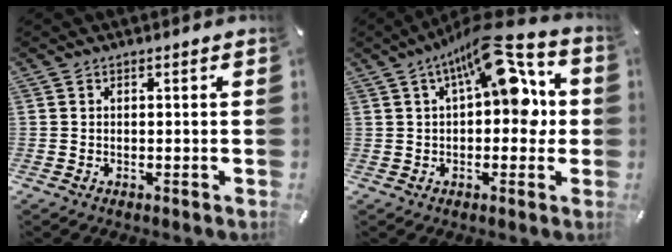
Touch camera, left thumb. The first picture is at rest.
{"total": 15.2, "force": [6.3, 6.7, 12.1], "torque": [-0.170, -0.031, 0.104]}